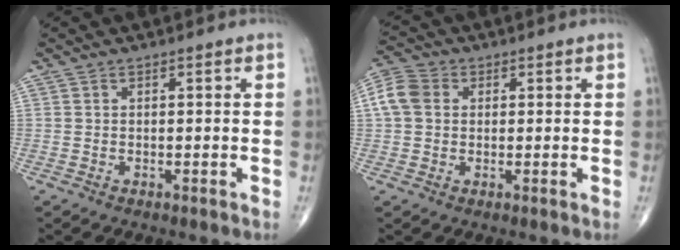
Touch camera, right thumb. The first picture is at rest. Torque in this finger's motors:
{"motor_torque": [-0.38, 0.46, 0.20, -0.11, 0.12]}